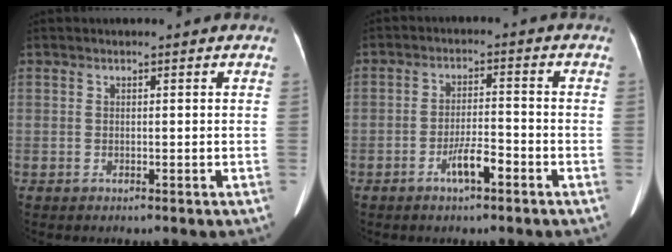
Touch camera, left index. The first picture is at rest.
{"total": 4.6, "force": [-2.9, 0.9, 3.5], "torque": [-0.069, -0.001, -0.052]}